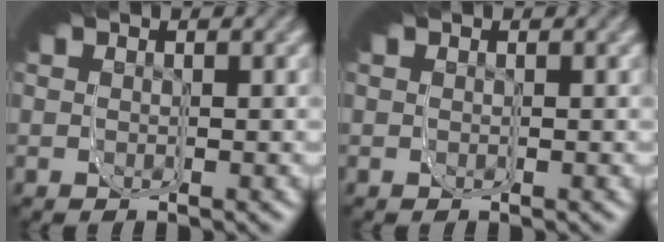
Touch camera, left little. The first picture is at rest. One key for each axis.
{"total": 0.0}